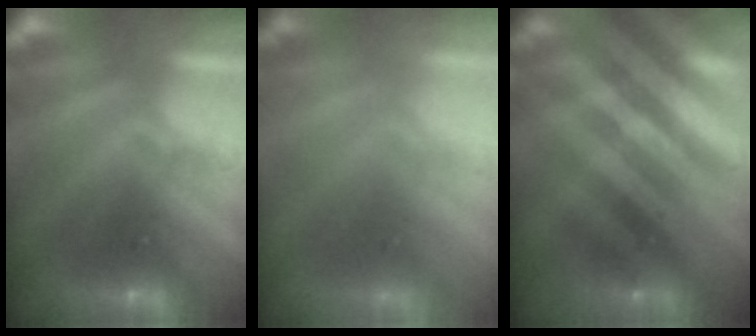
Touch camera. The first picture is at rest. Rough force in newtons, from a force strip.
{"total": 7.4}
{"total": 2.4}